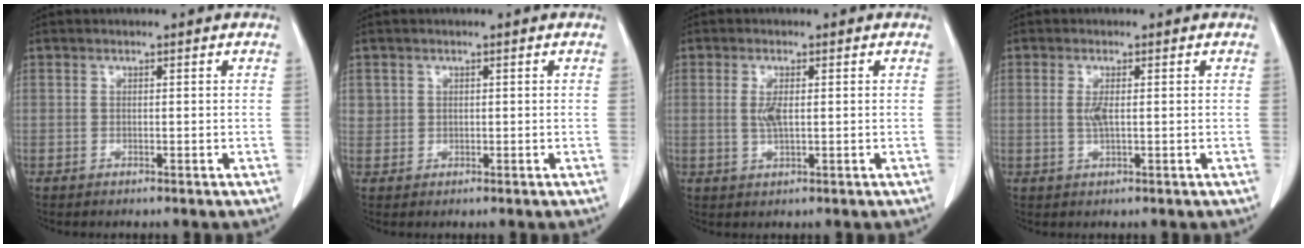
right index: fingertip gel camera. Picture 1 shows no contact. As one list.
[{"total": 1.6, "force": [0.6, 1.4, 0.1], "torque": [0.012, 0.002, 0.006]}, {"total": 2.9, "force": [0.3, 0.8, 2.8], "torque": [-0.060, -0.004, 0.008]}, {"total": 2.2, "force": [0.2, 0.4, 2.1], "torque": [-0.051, -0.003, 0.005]}]